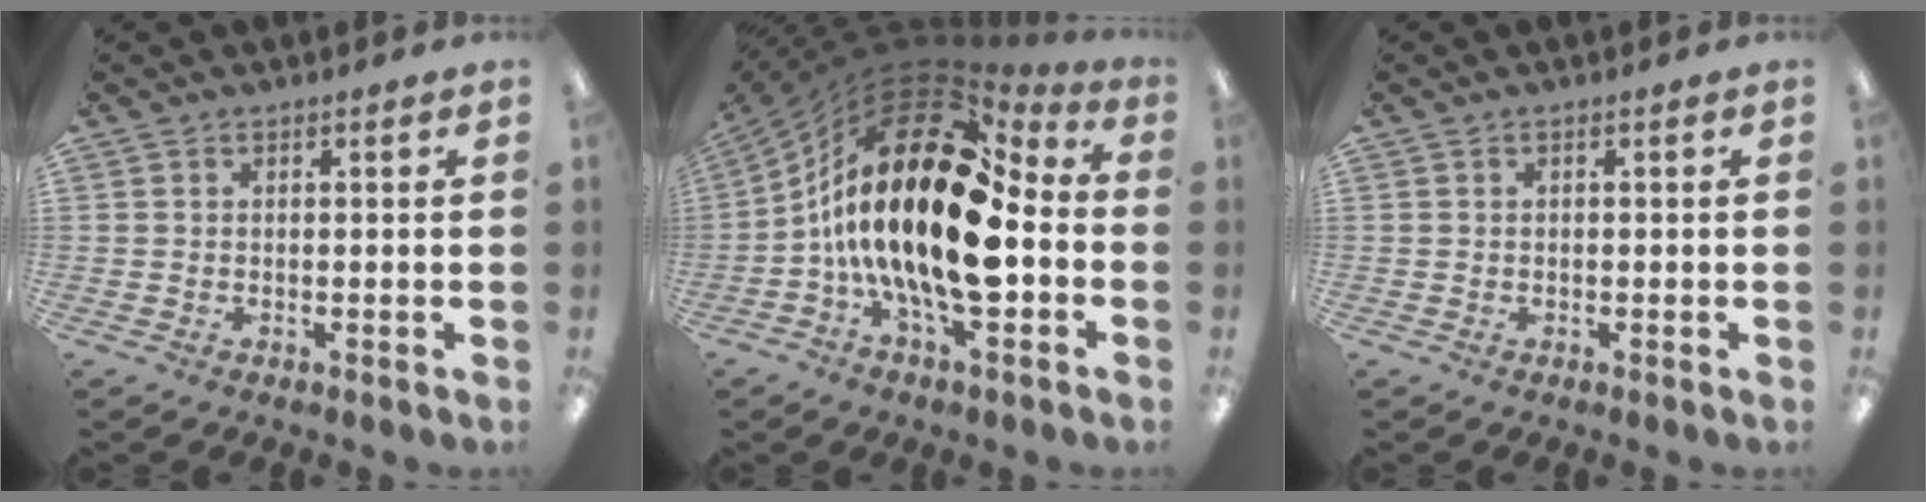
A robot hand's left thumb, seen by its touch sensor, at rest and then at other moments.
{"total": 26.7, "force": [-1.1, 10.6, 24.4], "torque": [-0.530, -0.016, -0.029]}
{"total": 0.0}